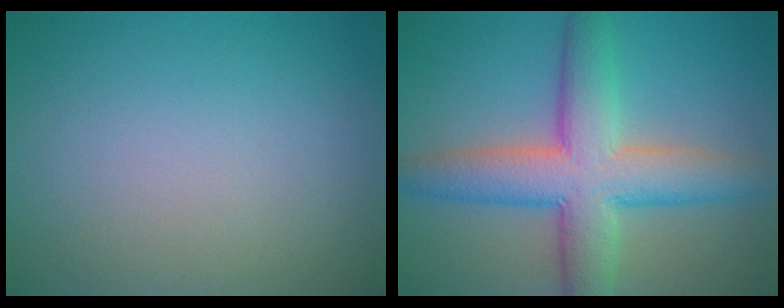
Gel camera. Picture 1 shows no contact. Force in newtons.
{"total": 8.4, "press": 8.4, "slide": 0.3}